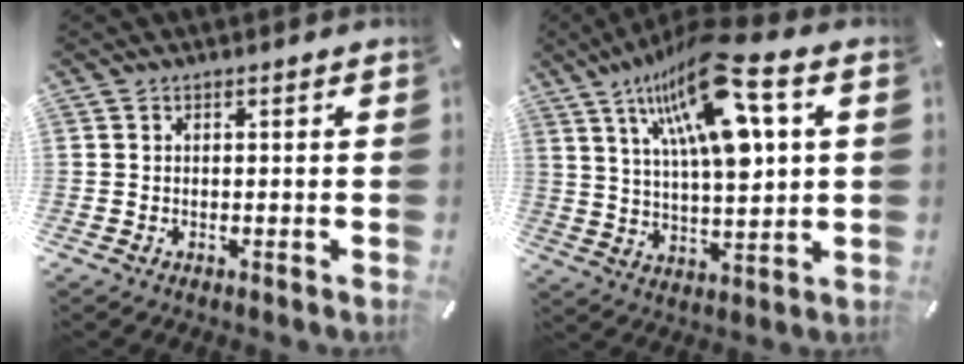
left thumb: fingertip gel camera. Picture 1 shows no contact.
{"total": 20.4, "force": [9.7, 6.5, 16.8], "torque": [-0.310, -0.038, 0.150]}